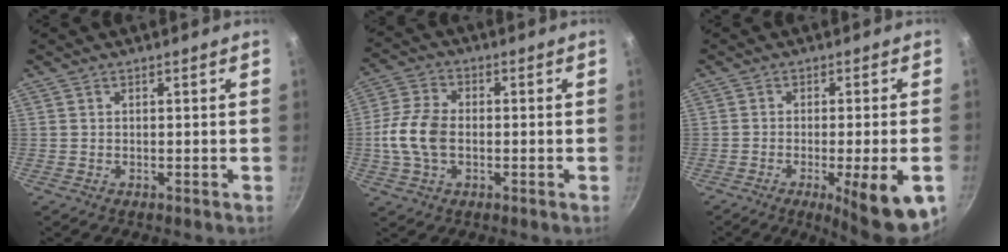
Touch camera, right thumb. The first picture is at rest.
{"total": 9.6, "force": [-1.1, 6.3, 7.2], "torque": [-0.143, 0.015, -0.029]}
{"total": 12.4, "force": [-4.7, 2.2, 11.2], "torque": [-0.141, 0.006, -0.061]}